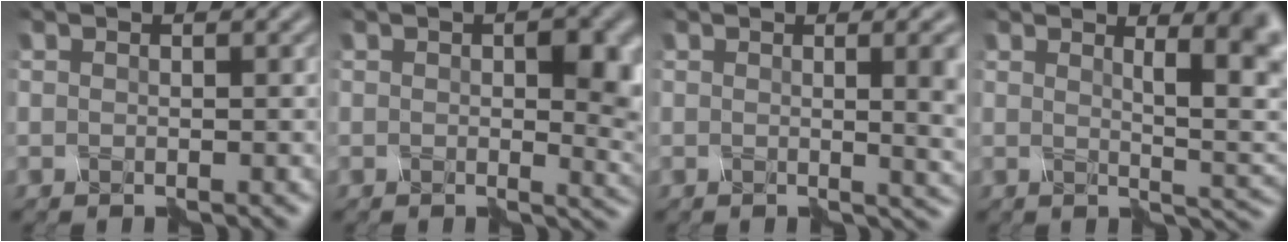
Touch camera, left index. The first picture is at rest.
{"total": 5.7, "force": [0.7, 2.6, 5.0], "torque": [-0.055, -0.001, 0.009]}
{"total": 7.2, "force": [0.4, 3.2, 6.4], "torque": [-0.033, 0.003, 0.003]}
{"total": 6.8, "force": [2.0, 1.9, 6.2], "torque": [-0.064, 0.001, 0.030]}